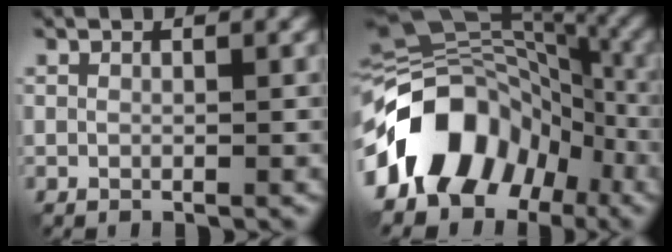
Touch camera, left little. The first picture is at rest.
{"total": 13.2, "force": [-5.9, 9.1, 7.5], "torque": [-0.128, 0.017, -0.114]}